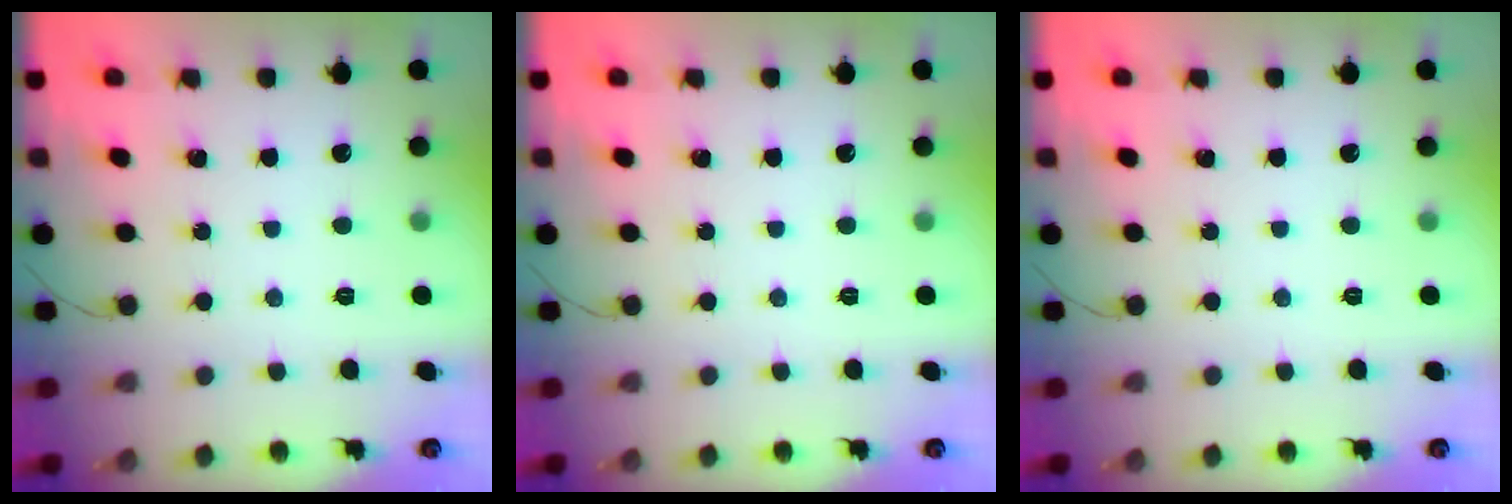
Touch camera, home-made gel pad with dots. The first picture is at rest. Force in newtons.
{"total": 0.0}
{"total": 0.0}